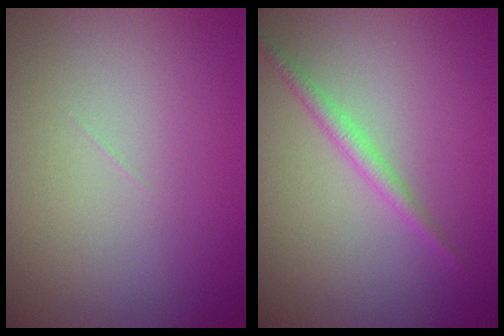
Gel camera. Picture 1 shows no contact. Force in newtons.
{"total": 1.6, "press": 1.6, "slide": 0.1}